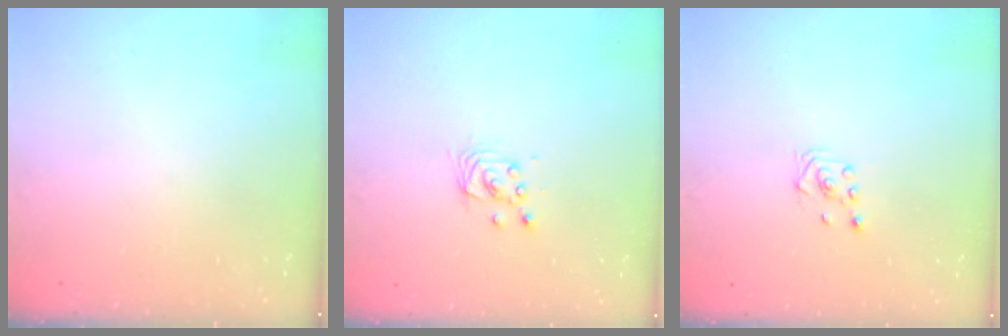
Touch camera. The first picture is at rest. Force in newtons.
{"total": 2.8, "press": 2.8, "slide": 0.2}
{"total": 1.6, "press": 1.4, "slide": 0.9}